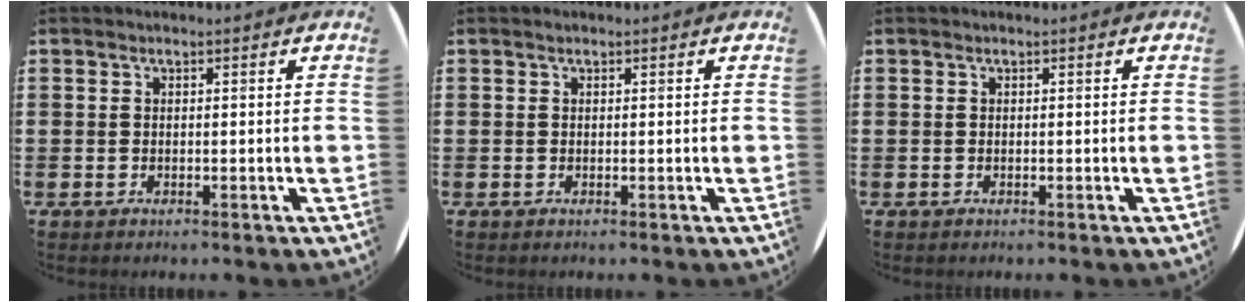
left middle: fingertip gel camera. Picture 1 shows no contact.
{"total": 0.0}
{"total": 0.0}